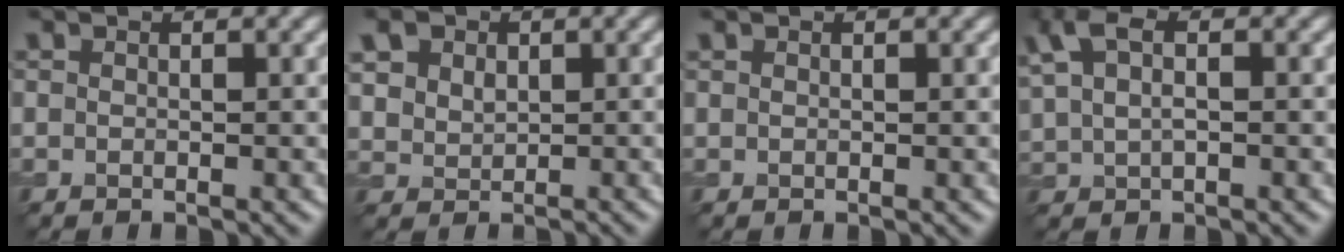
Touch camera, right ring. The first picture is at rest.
{"total": 3.7, "force": [1.8, 2.7, 1.7], "torque": [-0.047, 0.008, 0.043]}
{"total": 0.0}
{"total": 4.1, "force": [1.7, 2.0, 3.1], "torque": [-0.077, 0.010, 0.033]}